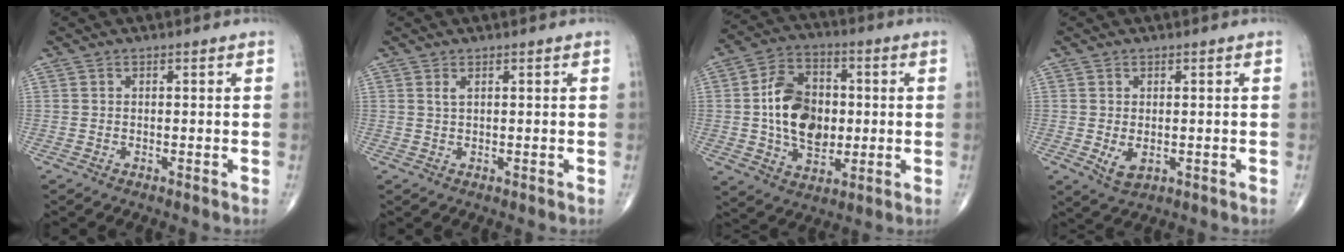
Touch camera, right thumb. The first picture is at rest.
{"total": 0.8, "force": [0.4, 0.2, 0.7], "torque": [-0.018, 0.002, 0.010]}
{"total": 15.0, "force": [0.2, 10.4, 10.8], "torque": [-0.161, 0.013, 0.004]}
{"total": 3.2, "force": [-0.4, 1.9, 2.5], "torque": [-0.037, -0.007, 0.003]}